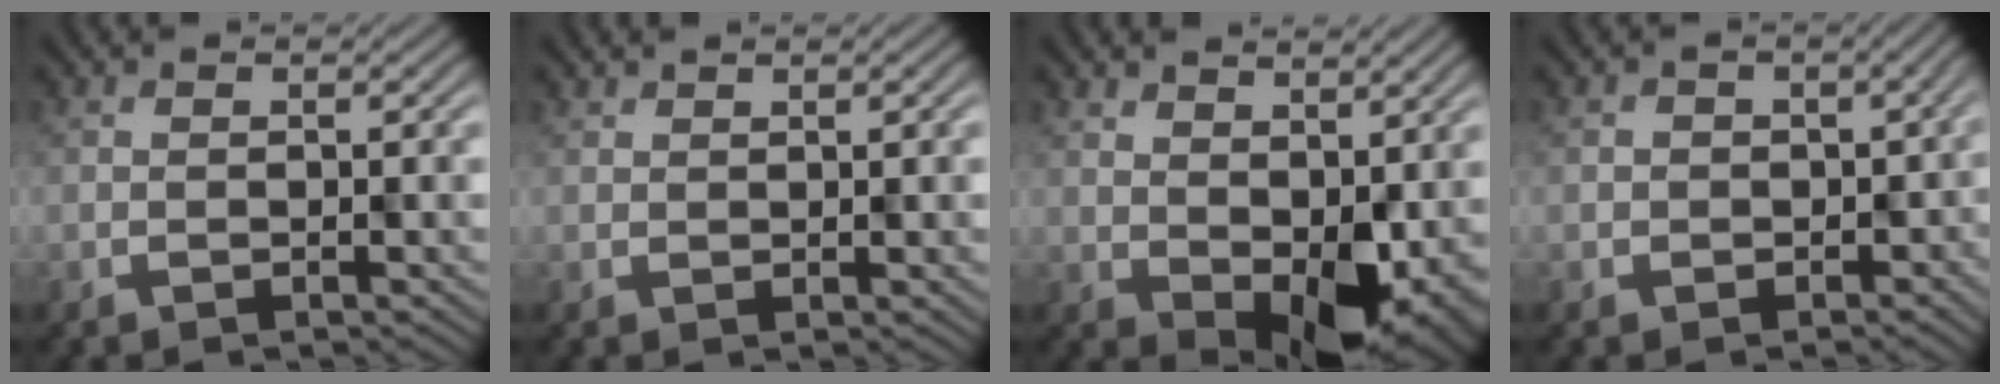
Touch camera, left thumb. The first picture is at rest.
{"total": 0.8, "force": [0.8, 0.3, 0.1], "torque": [0.000, -0.003, 0.015]}
{"total": 6.6, "force": [0.5, 3.8, 5.4], "torque": [-0.080, -0.022, 0.026]}
{"total": 3.5, "force": [-1.6, 2.7, 1.5], "torque": [-0.010, -0.023, -0.027]}